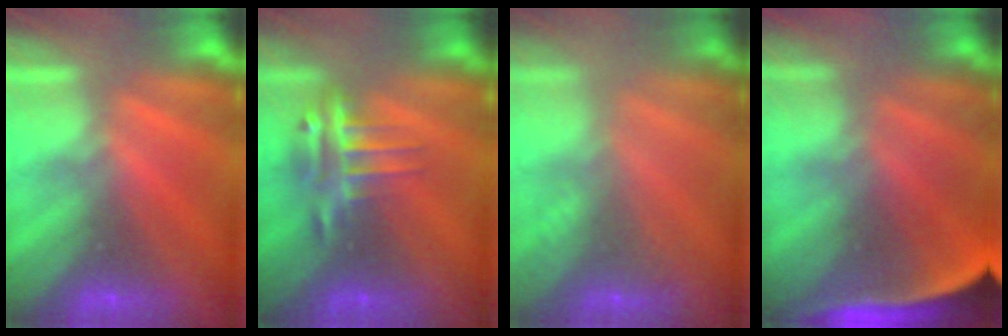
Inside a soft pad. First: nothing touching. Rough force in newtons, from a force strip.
{"total": 6.2}
{"total": 2.4}
{"total": 7.8}